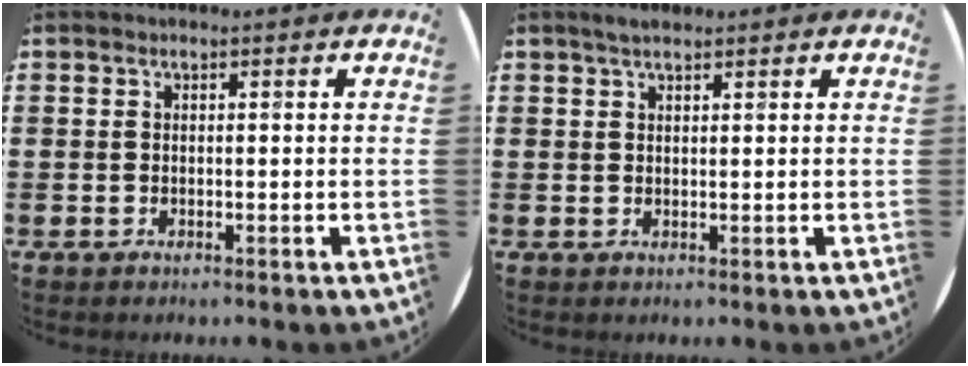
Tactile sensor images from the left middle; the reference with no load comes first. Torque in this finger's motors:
{"motor_torque": [0.52, -0.47, 0.03, 0.00]}